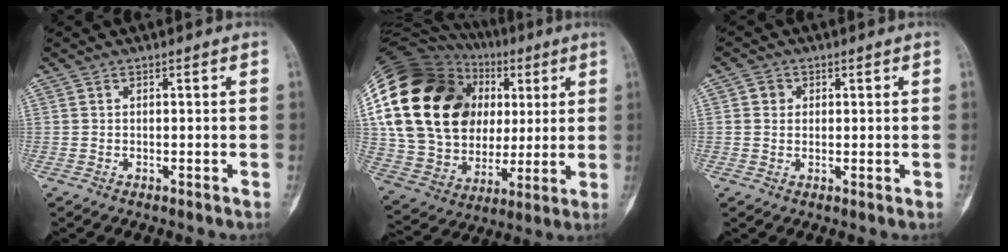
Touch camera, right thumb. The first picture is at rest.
{"total": 32.4, "force": [7.8, 23.9, 20.5], "torque": [-0.356, 0.049, 0.151]}
{"total": 2.4, "force": [0.6, 2.2, 0.8], "torque": [0.002, 0.002, 0.005]}